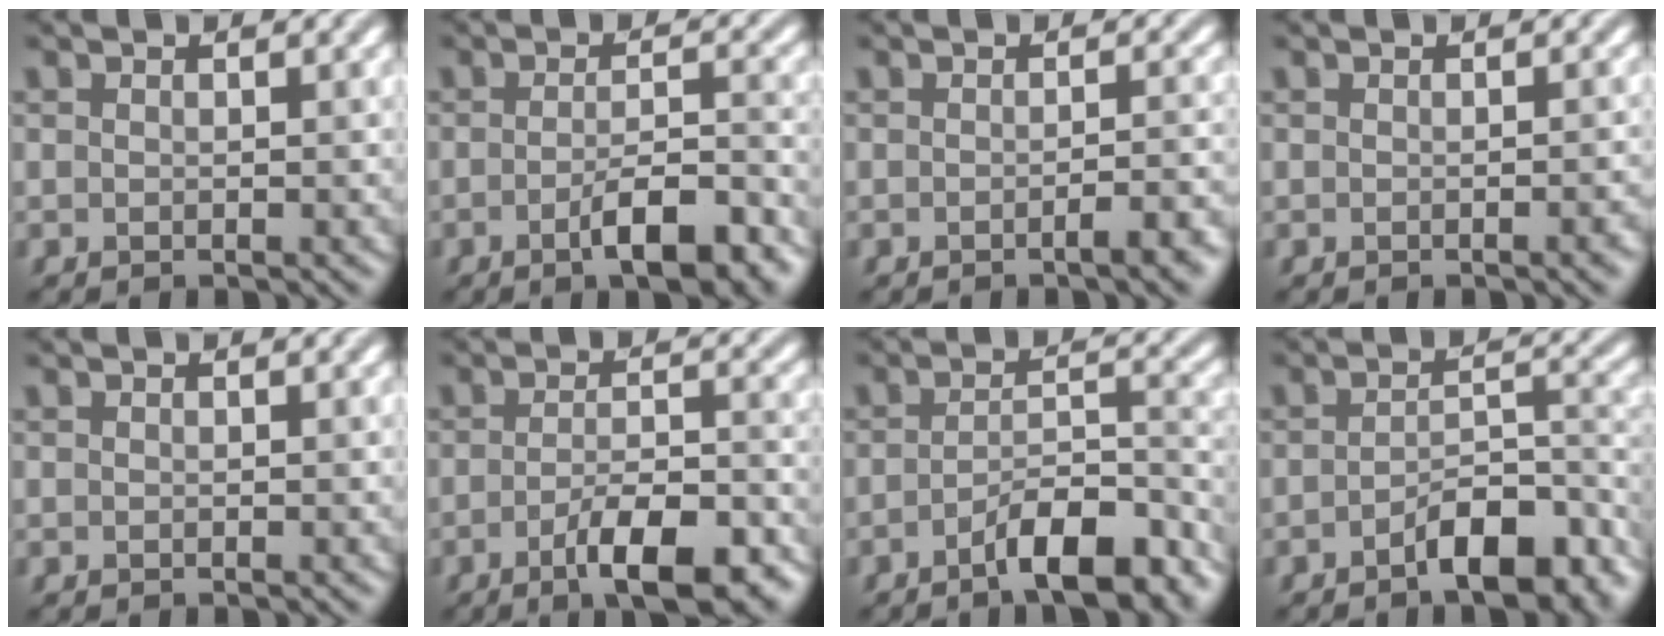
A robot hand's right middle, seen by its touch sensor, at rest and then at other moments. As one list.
[{"total": 6.1, "force": [-3.0, 1.5, 5.1], "torque": [-0.082, 0.002, -0.046]}, {"total": 2.8, "force": [-1.3, 0.7, 2.4], "torque": [-0.027, 0.005, -0.025]}, {"total": 1.5, "force": [-0.5, 0.3, 1.3], "torque": [-0.012, 0.000, -0.007]}, {"total": 0.0}, {"total": 8.3, "force": [-4.5, 2.3, 6.6], "torque": [-0.102, -0.005, -0.068]}, {"total": 7.2, "force": [-4.7, 2.0, 5.1], "torque": [-0.077, 0.005, -0.075]}, {"total": 7.3, "force": [-4.3, 2.8, 5.1], "torque": [-0.072, 0.006, -0.070]}]